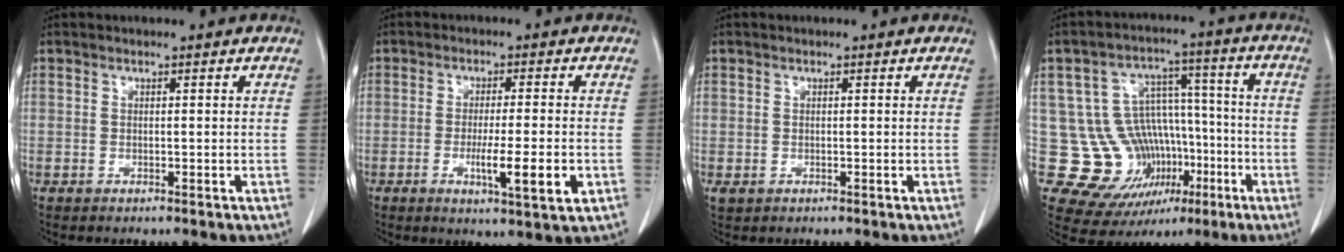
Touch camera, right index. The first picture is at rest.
{"total": 7.5, "force": [-2.1, 0.3, 7.2], "torque": [-0.114, -0.016, -0.032]}
{"total": 0.9, "force": [0.0, 0.9, 0.2], "torque": [0.001, 0.003, 0.001]}
{"total": 15.1, "force": [-3.5, 13.1, 6.5], "torque": [-0.113, 0.058, -0.030]}